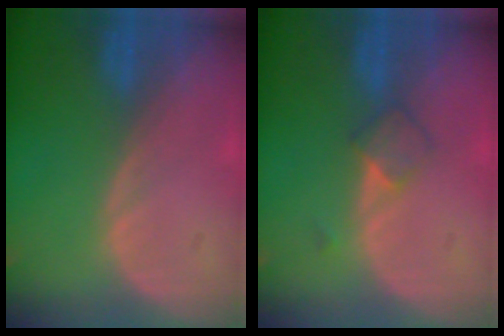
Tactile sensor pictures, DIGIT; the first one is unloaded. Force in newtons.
{"total": 3.0, "press": 2.7, "slide": 1.2}